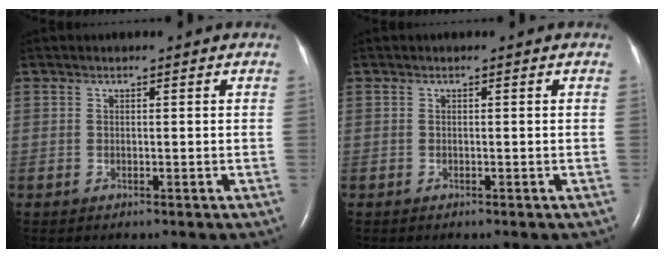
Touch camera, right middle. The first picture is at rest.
{"total": 0.0}